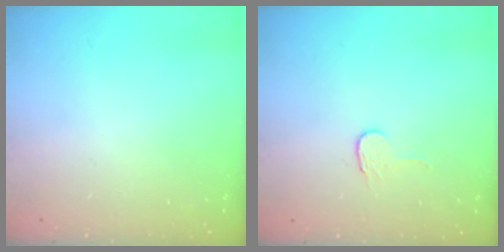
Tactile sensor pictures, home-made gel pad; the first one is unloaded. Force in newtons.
{"total": 2.7, "press": 2.7, "slide": 0.2}